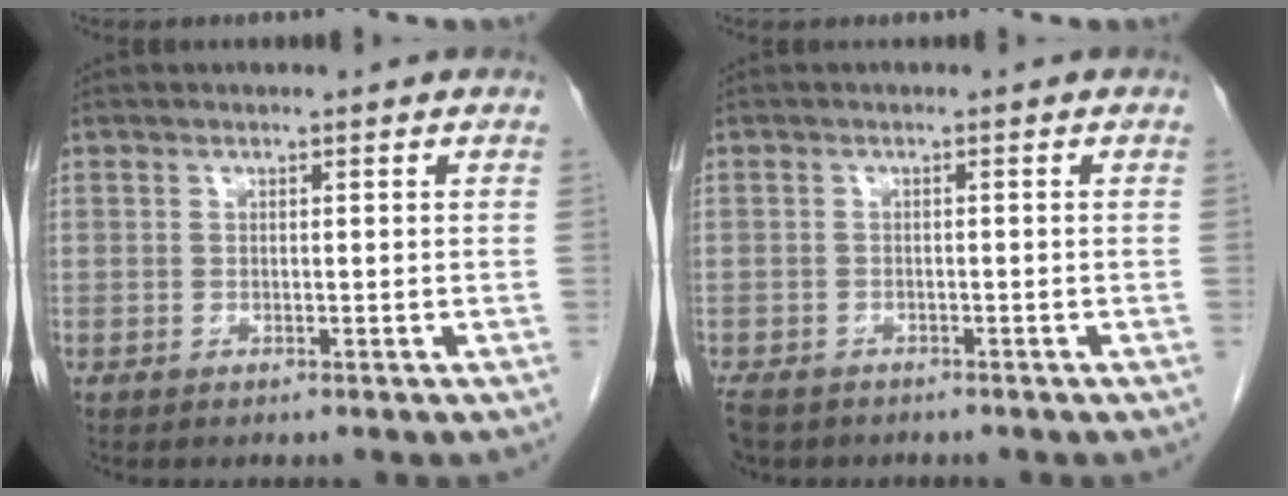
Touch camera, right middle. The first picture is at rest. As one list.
[{"total": 4.7, "force": [-3.7, 2.5, 1.5], "torque": [-0.030, -0.005, -0.056]}]